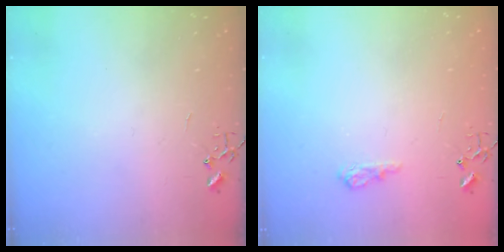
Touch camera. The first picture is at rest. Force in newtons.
{"total": 8.1, "press": 8.1, "slide": 1.0}